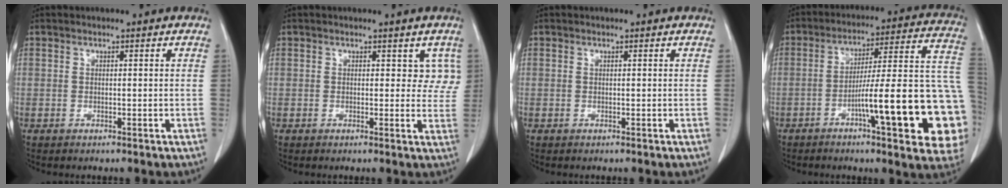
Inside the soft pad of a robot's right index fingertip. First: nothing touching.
{"total": 3.5, "force": [1.6, 2.4, 2.0], "torque": [0.003, 0.003, 0.012]}
{"total": 0.0}
{"total": 23.0, "force": [-6.7, 1.9, 21.9], "torque": [-0.201, 0.019, -0.090]}